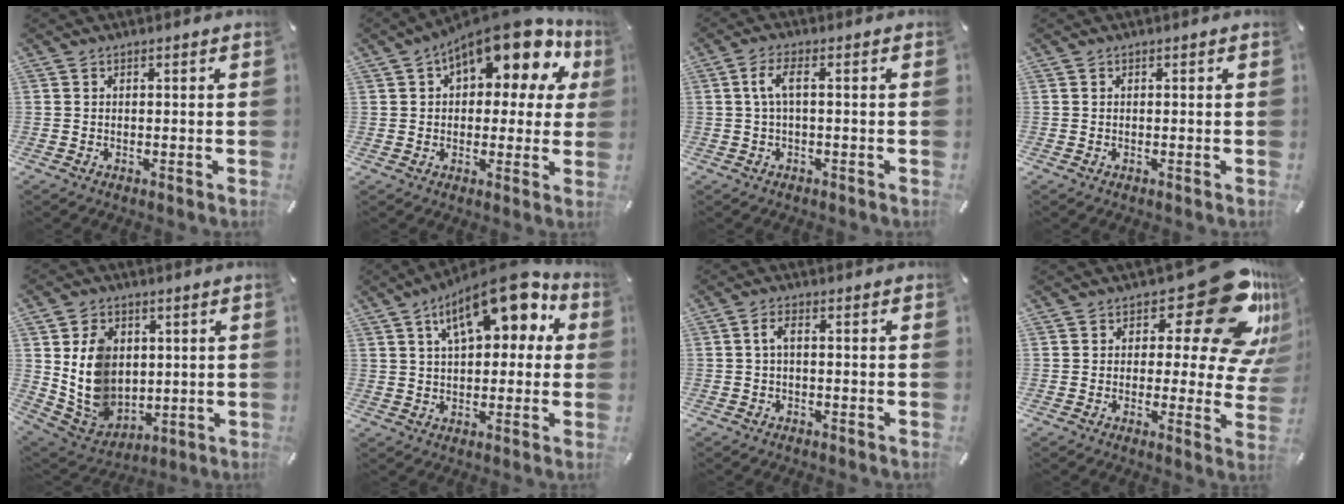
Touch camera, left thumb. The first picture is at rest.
{"total": 15.7, "force": [9.2, 6.4, 11.0], "torque": [-0.160, -0.061, 0.149]}
{"total": 4.6, "force": [0.5, 1.3, 4.4], "torque": [-0.091, 0.007, 0.004]}
{"total": 0.0}
{"total": 11.1, "force": [2.4, 9.9, 4.6], "torque": [-0.110, -0.010, 0.052]}
{"total": 15.2, "force": [7.7, 7.1, 11.0], "torque": [-0.166, -0.024, 0.129]}
{"total": 2.3, "force": [-0.2, 0.7, 2.1], "torque": [-0.040, 0.007, -0.006]}
{"total": 23.0, "force": [11.3, 9.8, 17.5], "torque": [-0.209, -0.073, 0.188]}